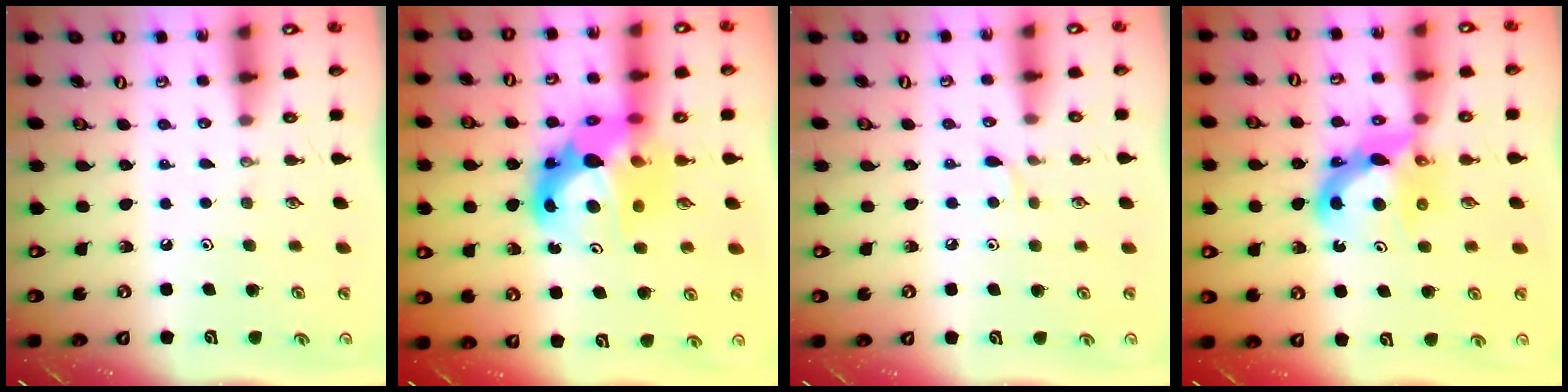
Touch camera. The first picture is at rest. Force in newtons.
{"total": 13.9, "press": 13.8, "slide": 1.3}
{"total": 4.5, "press": 4.4, "slide": 0.6}
{"total": 9.1, "press": 9.1, "slide": 1.0}